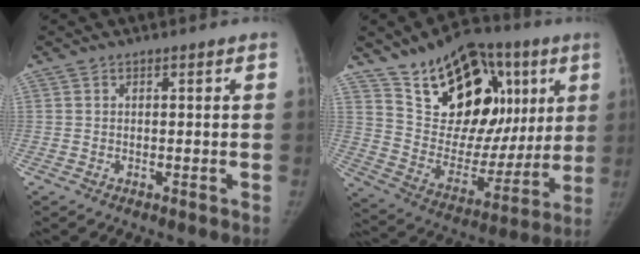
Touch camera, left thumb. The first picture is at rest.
{"total": 26.7, "force": [11.3, 16.5, 17.7], "torque": [-0.212, -0.007, 0.194]}